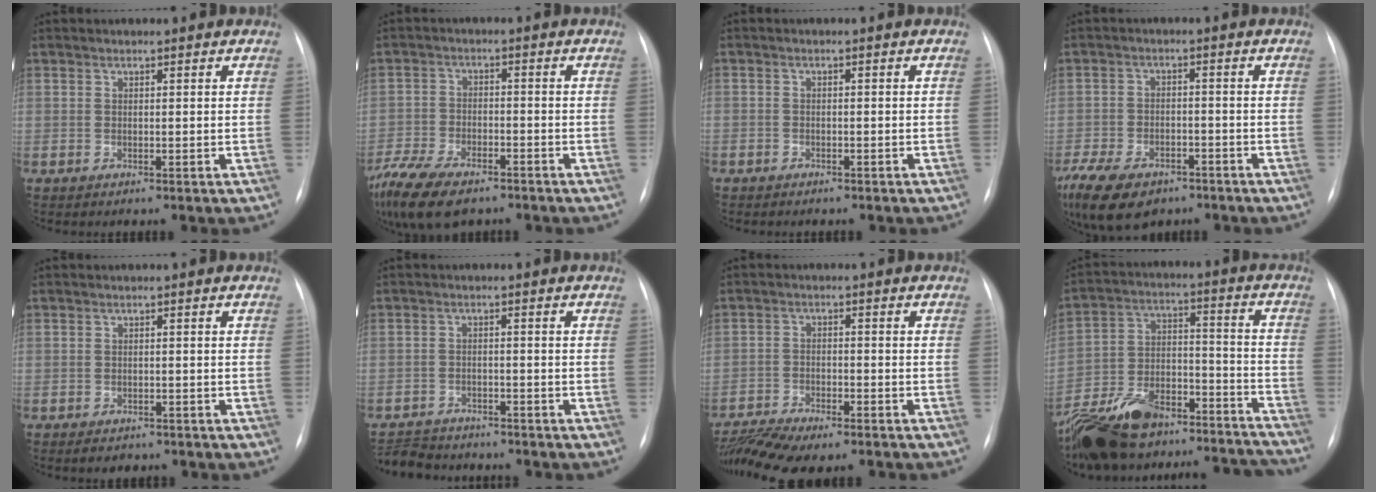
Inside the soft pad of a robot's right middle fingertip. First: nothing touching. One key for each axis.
{"total": 14.1, "fx": -10.2, "fy": 5.8, "fz": 7.8, "tx": -0.175, "ty": -0.020, "tz": -0.171}
{"total": 1.8, "fx": -1.4, "fy": 1.0, "fz": 0.5, "tx": -0.010, "ty": 0.003, "tz": -0.017}
{"total": 18.4, "fx": -11.8, "fy": 10.5, "fz": 9.5, "tx": -0.274, "ty": -0.030, "tz": -0.179}
{"total": 2.9, "fx": -2.3, "fy": 1.5, "fz": 0.9, "tx": -0.010, "ty": 0.000, "tz": -0.024}
{"total": 6.8, "fx": -6.5, "fy": 2.1, "fz": 0.7, "tx": -0.013, "ty": -0.003, "tz": -0.102}
{"total": 11.4, "fx": -10.0, "fy": 2.0, "fz": 5.1, "tx": -0.086, "ty": 0.002, "tz": -0.155}
{"total": 23.8, "fx": -21.3, "fy": 7.0, "fz": 7.8, "tx": -0.128, "ty": 0.037, "tz": -0.323}